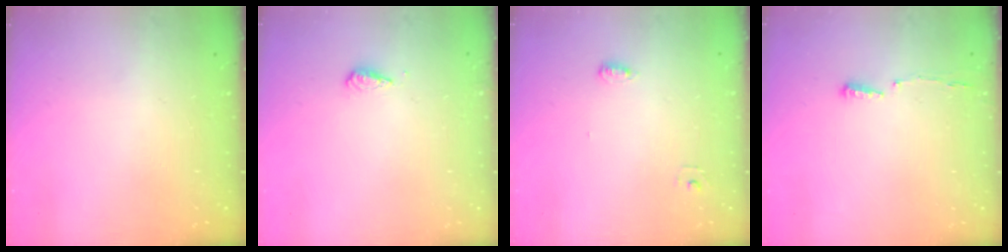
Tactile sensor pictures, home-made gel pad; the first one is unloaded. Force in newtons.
{"total": 3.0, "press": 3.0, "slide": 0.1}
{"total": 4.5, "press": 4.3, "slide": 1.2}
{"total": 3.4, "press": 3.3, "slide": 0.9}